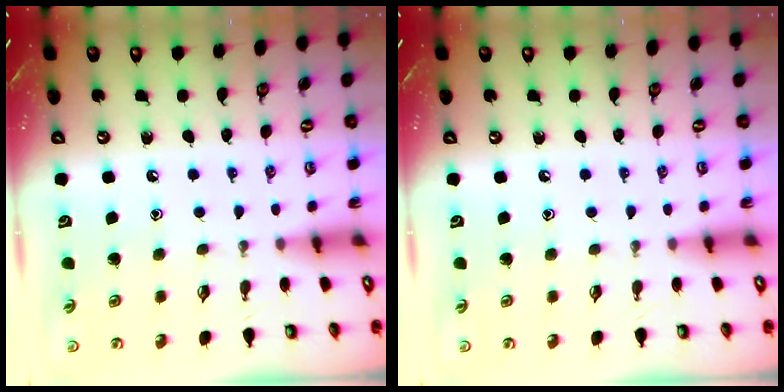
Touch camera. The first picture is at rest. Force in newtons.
{"total": 0.0}